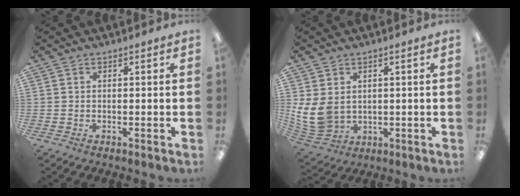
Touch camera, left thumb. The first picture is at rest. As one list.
[{"total": 9.1, "force": [1.7, 6.8, 5.7], "torque": [-0.136, -0.009, 0.037]}]